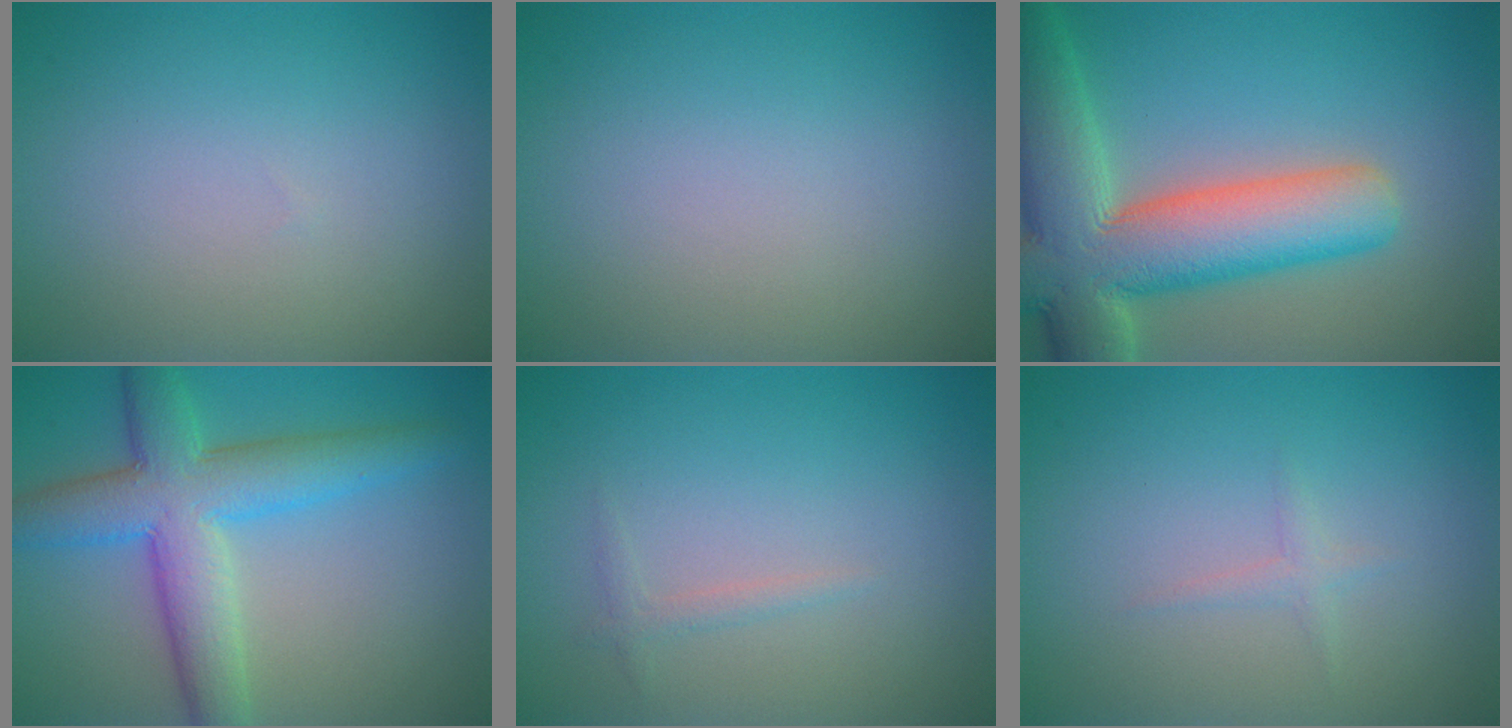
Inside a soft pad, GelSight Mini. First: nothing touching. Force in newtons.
{"total": 0.0}
{"total": 12.5, "press": 12.5, "slide": 0.9}
{"total": 7.7, "press": 7.7, "slide": 0.1}
{"total": 0.9, "press": 0.9, "slide": 0.1}
{"total": 0.9, "press": 0.8, "slide": 0.0}